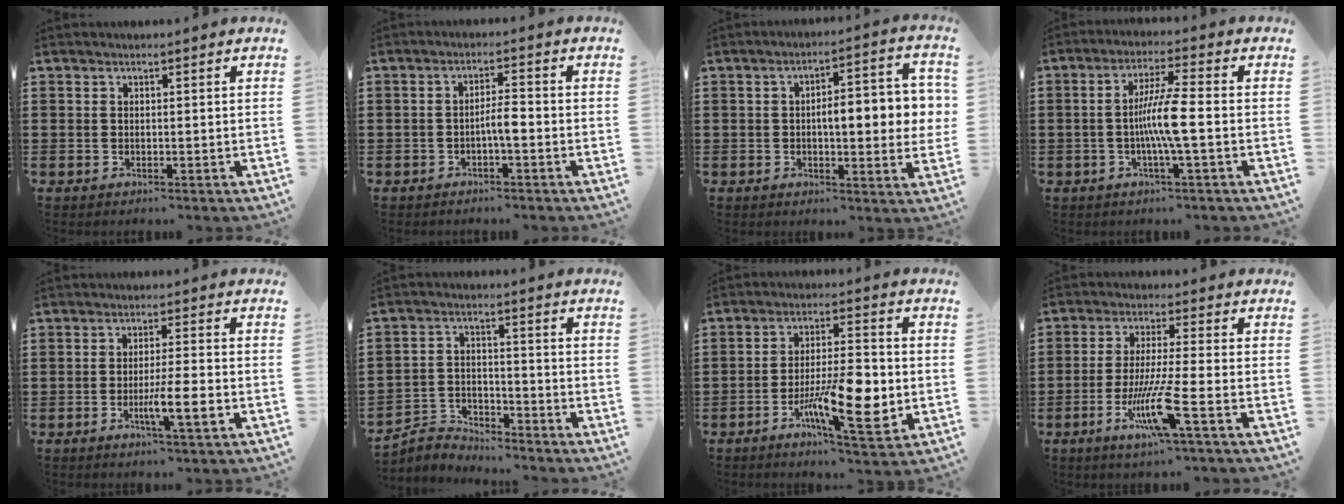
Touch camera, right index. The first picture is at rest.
{"total": 3.1, "force": [-1.0, 0.7, 2.9], "torque": [-0.060, 0.003, -0.023]}
{"total": 6.9, "force": [0.1, 2.4, 6.5], "torque": [-0.097, 0.001, -0.007]}
{"total": 7.2, "force": [-1.0, 0.2, 7.2], "torque": [-0.141, -0.007, -0.028]}
{"total": 6.2, "force": [-2.2, 0.6, 5.8], "torque": [-0.099, -0.010, -0.038]}
{"total": 4.0, "force": [-3.9, 0.9, -0.1], "torque": [-0.012, 0.003, -0.086]}
{"total": 12.1, "force": [-3.3, 3.6, 11.0], "torque": [-0.190, -0.002, -0.055]}
{"total": 9.6, "force": [-4.1, 0.4, 8.7], "torque": [-0.182, -0.019, -0.082]}